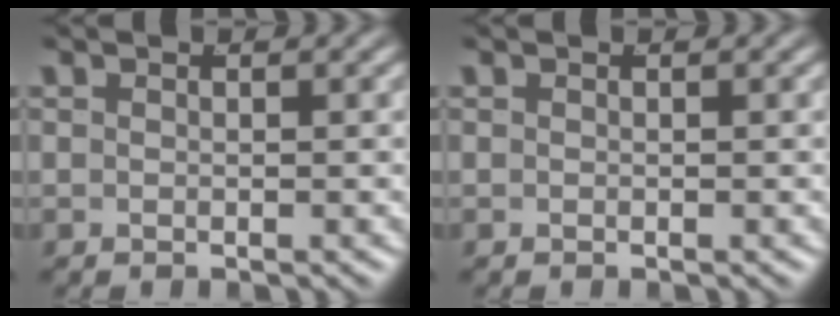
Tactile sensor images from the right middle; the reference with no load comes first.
{"total": 0.0}